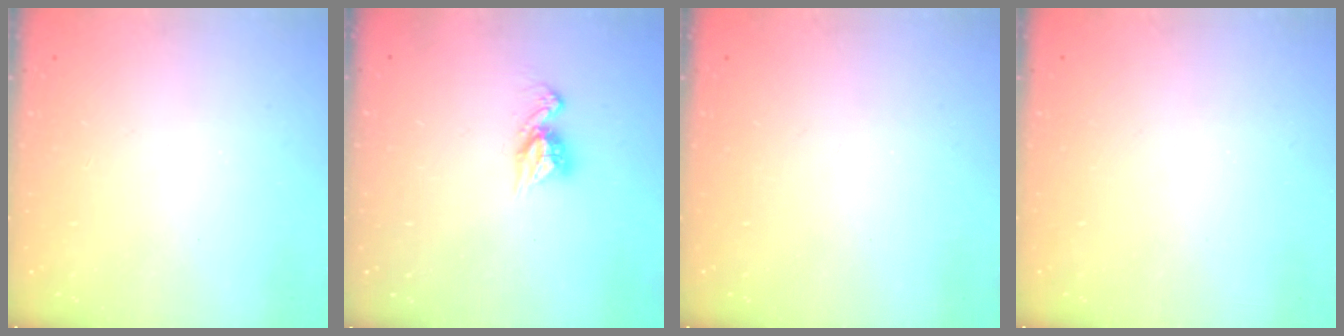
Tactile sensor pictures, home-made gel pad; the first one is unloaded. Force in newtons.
{"total": 7.8, "press": 7.8, "slide": 0.6}
{"total": 0.0}
{"total": 0.0}